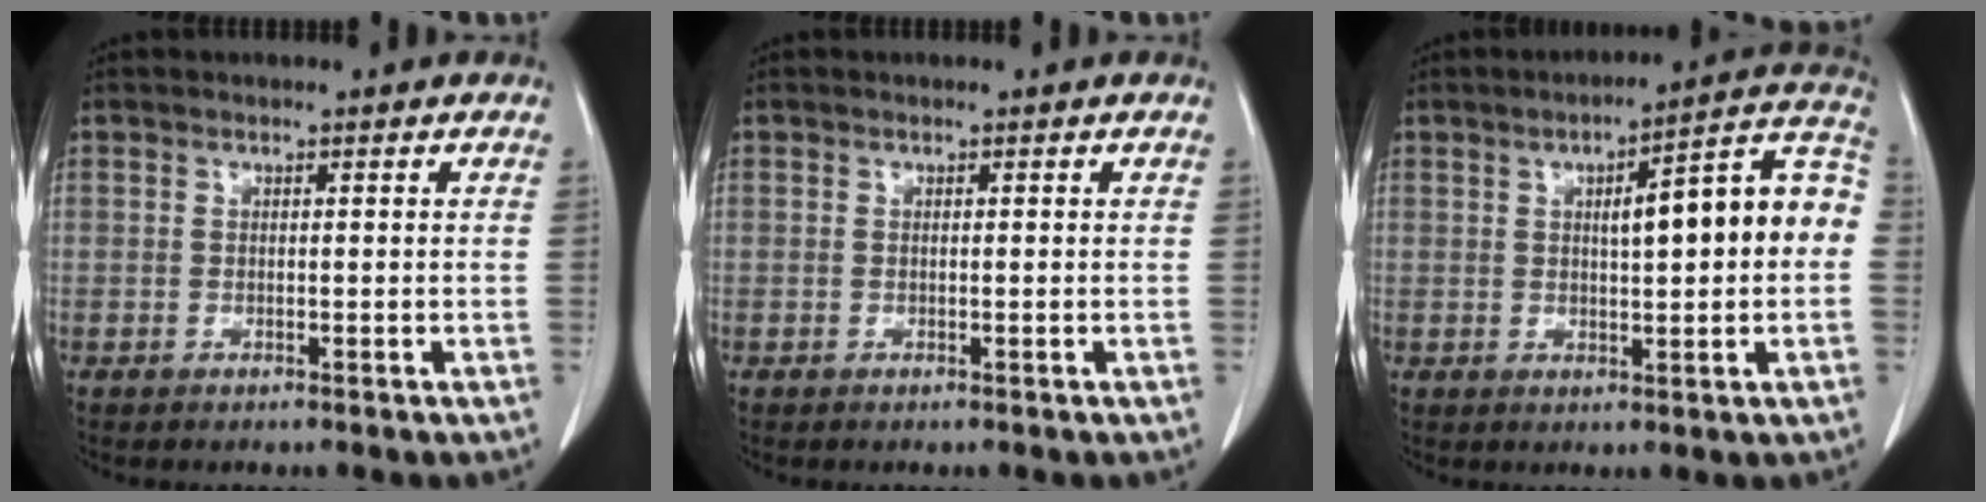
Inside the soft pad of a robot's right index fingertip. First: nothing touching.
{"total": 0.0}
{"total": 13.3, "force": [1.1, 2.3, 13.0], "torque": [-0.175, 0.039, 0.014]}